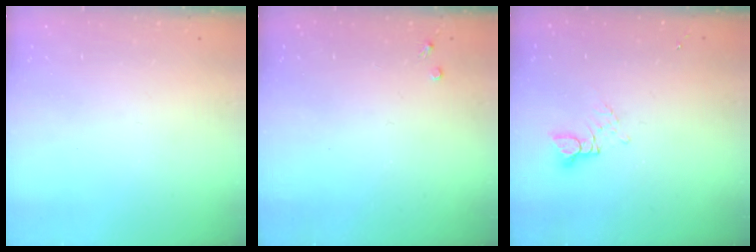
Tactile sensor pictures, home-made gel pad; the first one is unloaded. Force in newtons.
{"total": 2.7, "press": 2.7, "slide": 0.4}
{"total": 2.8, "press": 2.8, "slide": 0.3}